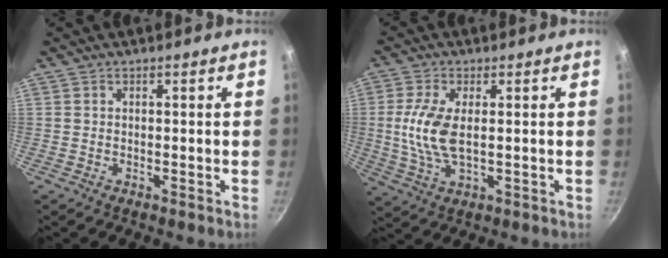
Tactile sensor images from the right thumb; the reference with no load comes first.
{"total": 9.0, "force": [0.6, 4.1, 8.0], "torque": [-0.170, -0.002, 0.011]}